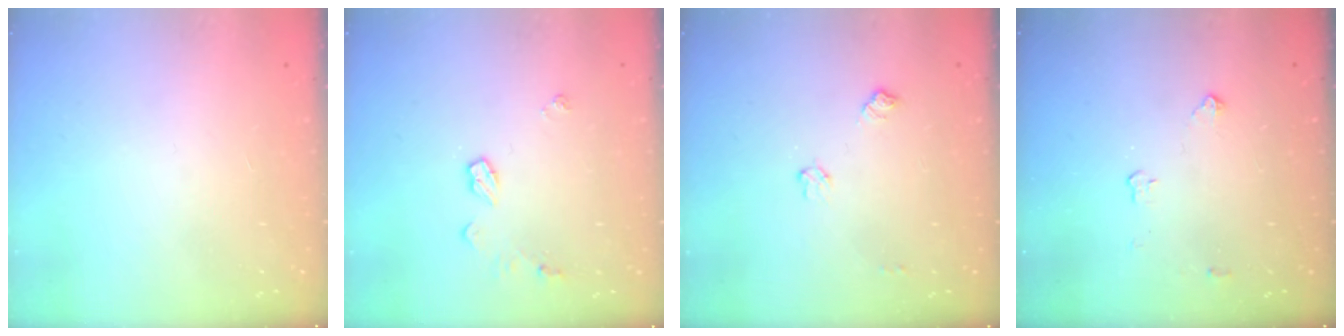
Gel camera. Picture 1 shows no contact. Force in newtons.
{"total": 6.8, "press": 6.8, "slide": 0.2}
{"total": 5.1, "press": 5.1, "slide": 0.8}
{"total": 2.6, "press": 2.6, "slide": 0.4}